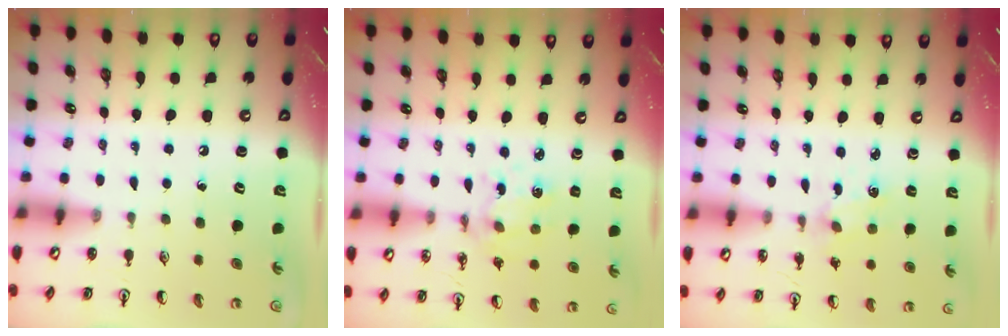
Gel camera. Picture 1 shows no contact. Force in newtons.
{"total": 2.4, "press": 2.4, "slide": 0.5}
{"total": 2.7, "press": 2.7, "slide": 0.3}